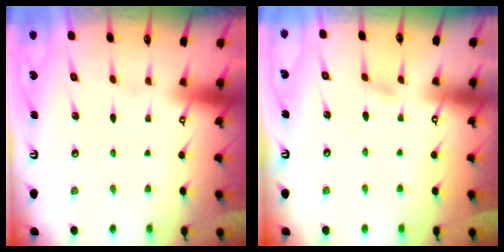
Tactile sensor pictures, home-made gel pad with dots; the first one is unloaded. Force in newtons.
{"total": 3.6, "press": 3.6, "slide": 0.3}